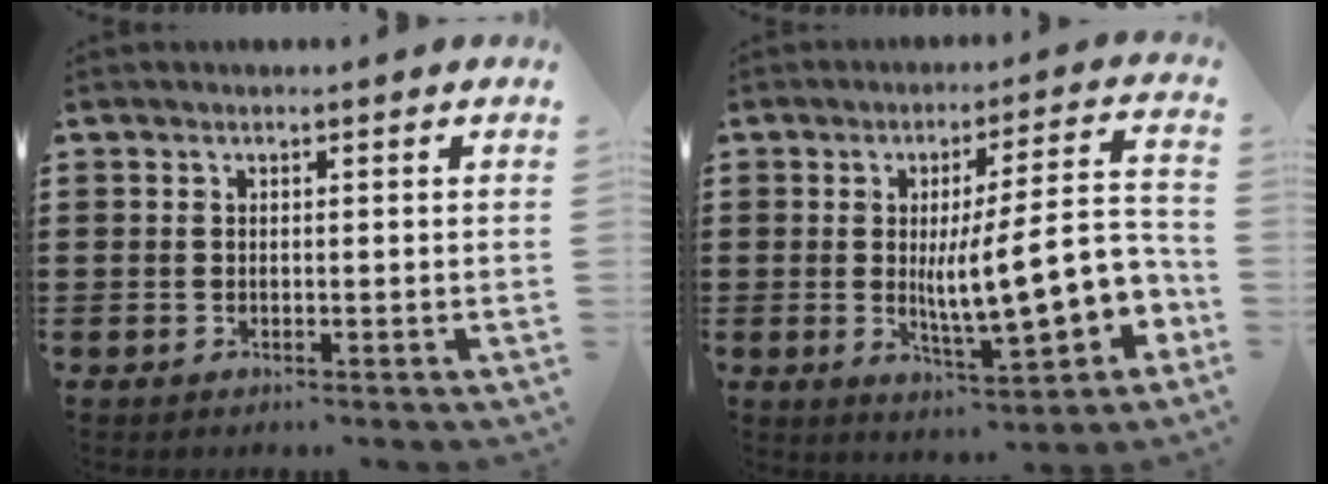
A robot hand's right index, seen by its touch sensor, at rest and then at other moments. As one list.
[{"total": 14.2, "force": [-1.9, 4.3, 13.4], "torque": [-0.191, -0.013, -0.034]}]